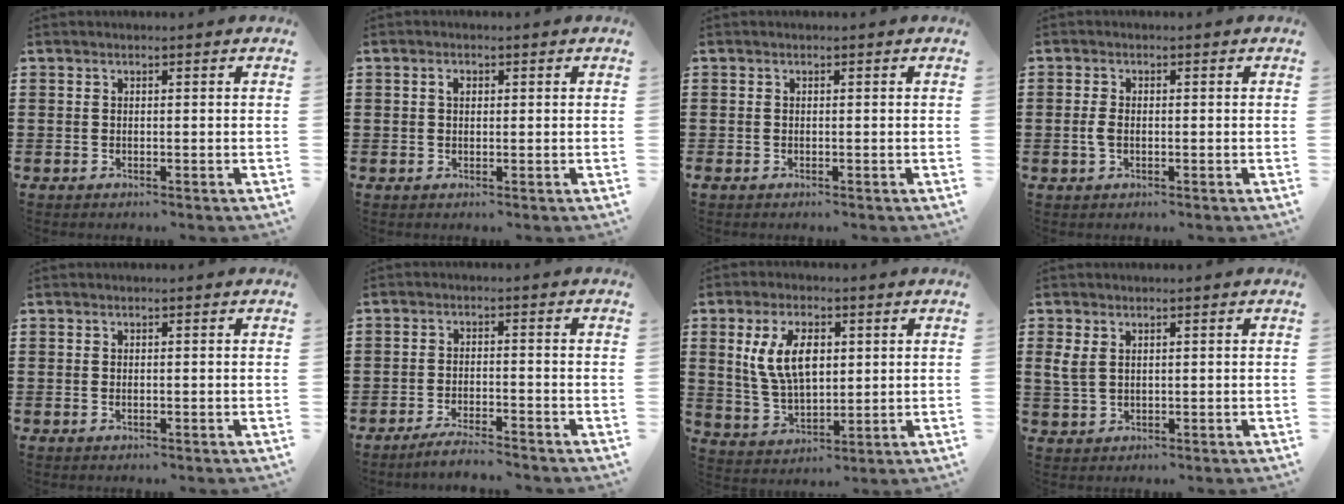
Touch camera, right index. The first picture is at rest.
{"total": 1.4, "force": [0.4, 0.9, 1.0], "torque": [-0.021, 0.007, 0.006]}
{"total": 0.0}
{"total": 2.1, "force": [-0.3, 1.1, 1.8], "torque": [-0.043, -0.002, -0.009]}
{"total": 0.0}
{"total": 3.2, "force": [-3.1, -0.2, 0.9], "torque": [-0.015, 0.001, -0.062]}
{"total": 8.9, "force": [2.3, 4.8, 7.2], "torque": [-0.163, 0.009, 0.038]}
{"total": 2.8, "force": [1.1, 1.6, 2.0], "torque": [-0.052, 0.001, 0.019]}